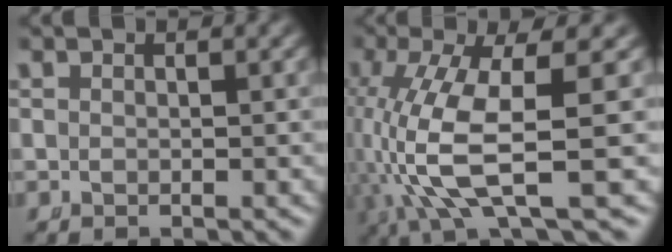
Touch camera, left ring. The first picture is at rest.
{"total": 7.4, "force": [-0.6, 2.2, 7.0], "torque": [-0.155, -0.026, 0.007]}